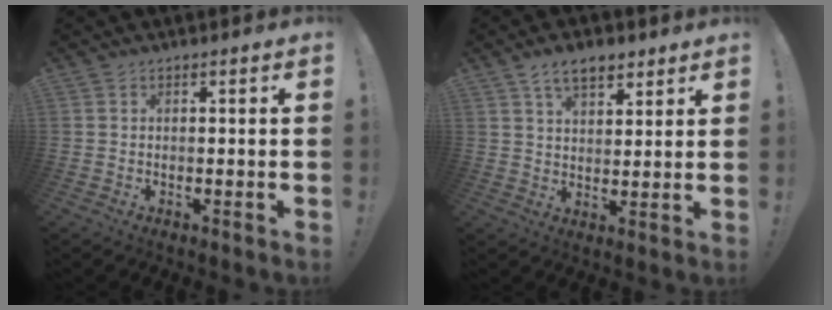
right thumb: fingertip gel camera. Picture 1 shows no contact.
{"total": 8.1, "force": [5.3, 4.2, 4.6], "torque": [-0.070, -0.018, 0.097]}